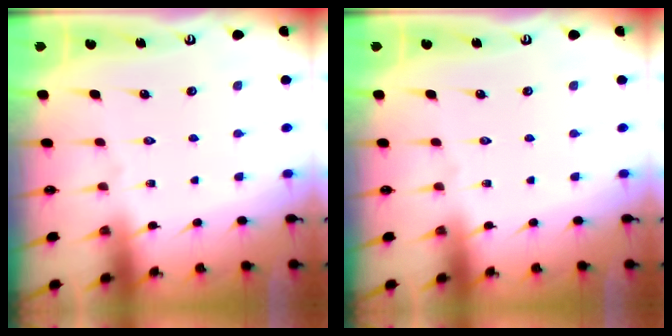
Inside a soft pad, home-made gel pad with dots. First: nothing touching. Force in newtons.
{"total": 0.0}